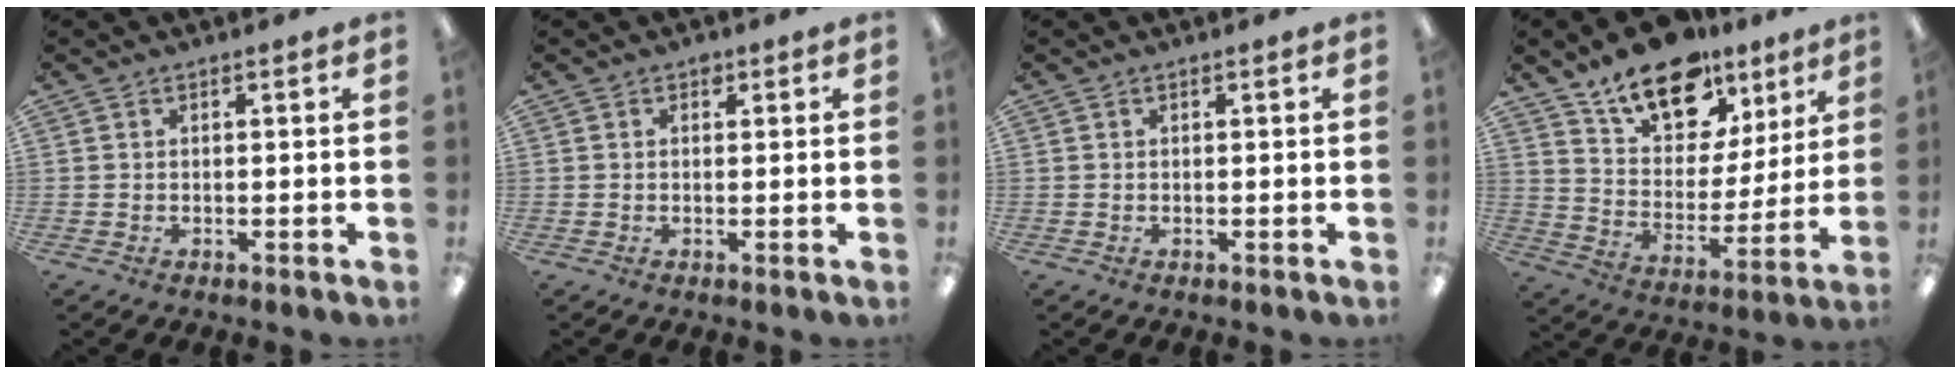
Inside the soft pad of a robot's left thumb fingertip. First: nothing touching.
{"total": 1.1, "force": [0.7, 0.7, 0.5], "torque": [-0.003, -0.001, 0.011]}
{"total": 0.0}
{"total": 17.5, "force": [12.9, 9.3, 7.3], "torque": [-0.122, -0.084, 0.231]}